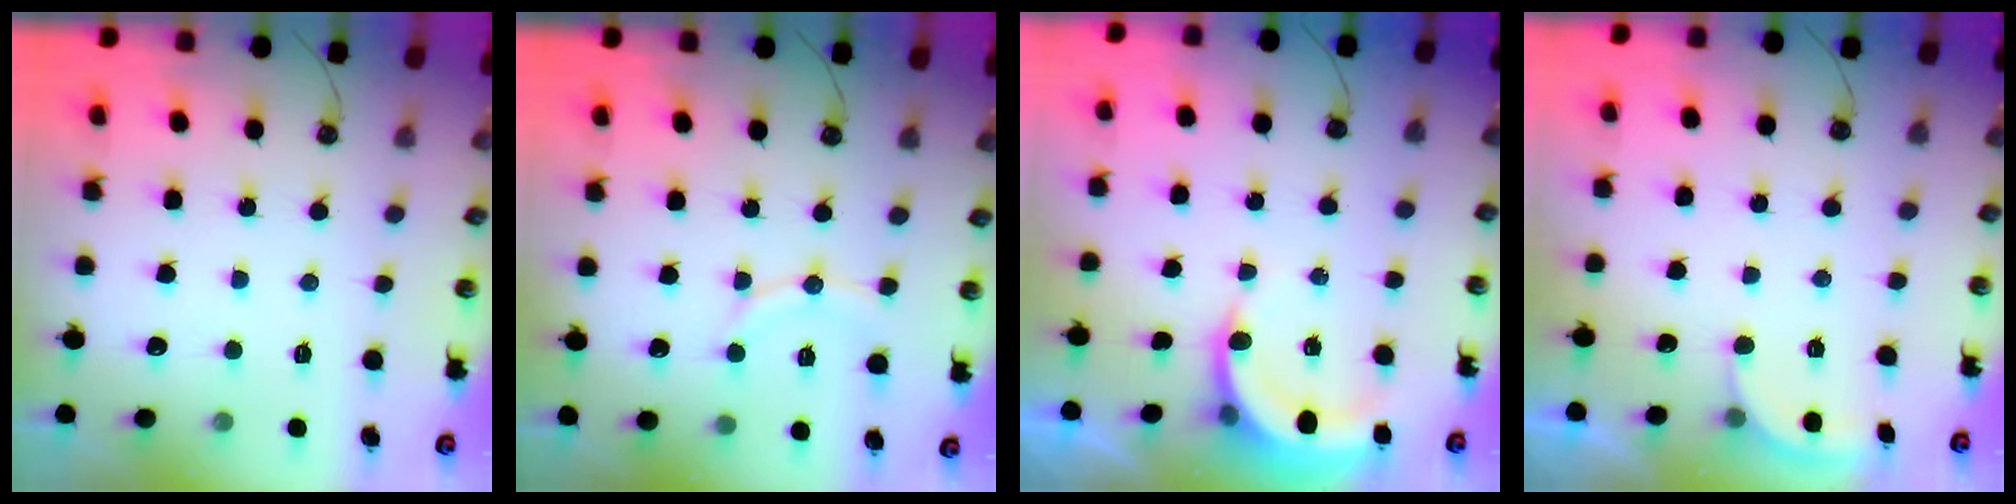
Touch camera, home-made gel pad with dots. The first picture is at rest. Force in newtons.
{"total": 8.1, "press": 8.1, "slide": 0.8}
{"total": 6.1, "press": 6.1, "slide": 0.8}
{"total": 2.6, "press": 2.5, "slide": 0.6}